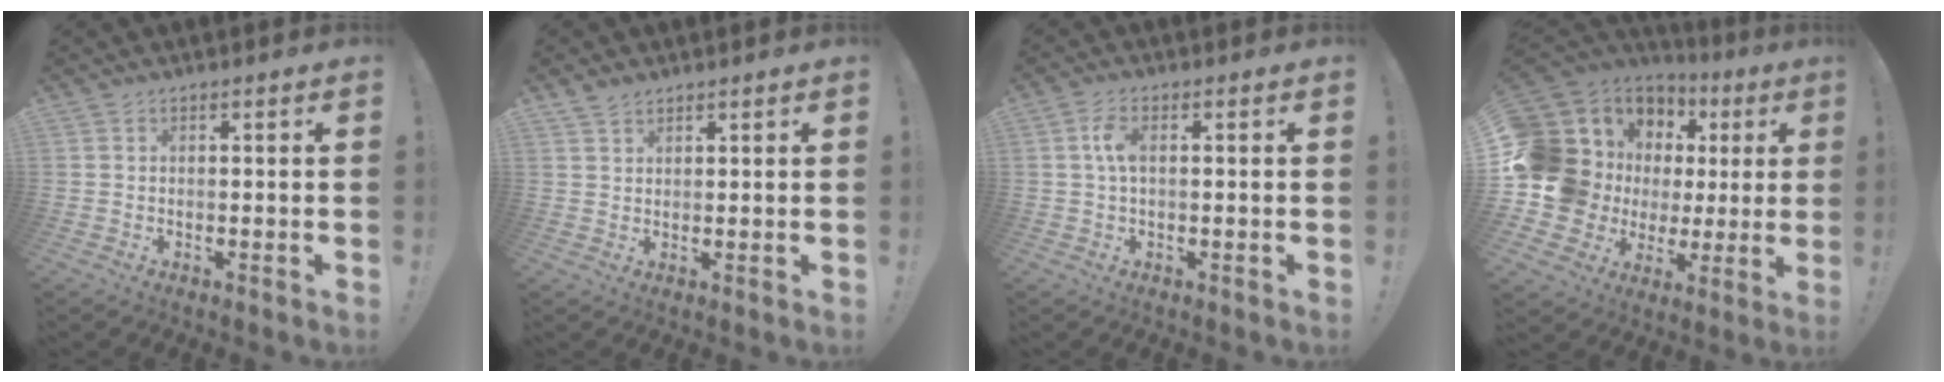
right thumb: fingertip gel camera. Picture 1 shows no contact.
{"total": 2.4, "force": [2.1, 1.1, 0.7], "torque": [-0.016, -0.010, 0.040]}
{"total": 4.9, "force": [0.6, 2.2, 4.3], "torque": [-0.084, 0.006, 0.008]}
{"total": 14.4, "force": [4.4, 11.8, 7.0], "torque": [-0.123, -0.044, 0.115]}